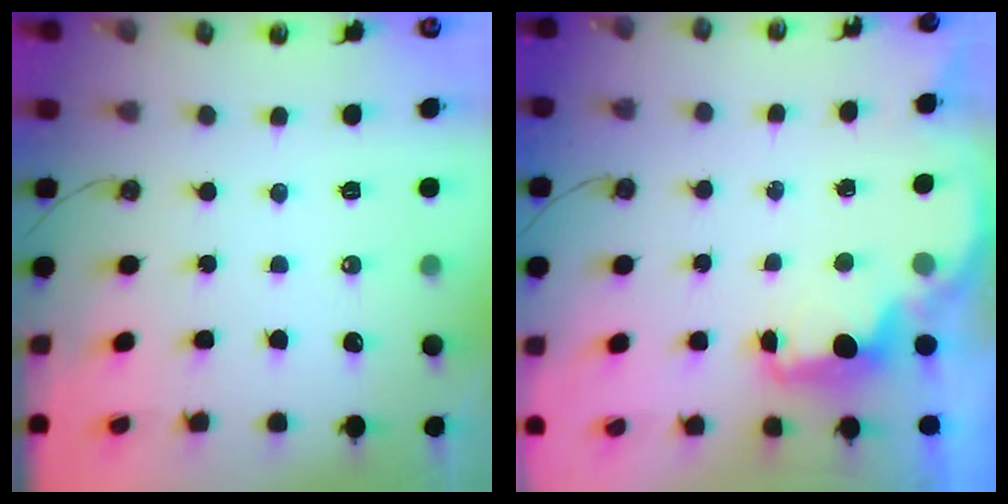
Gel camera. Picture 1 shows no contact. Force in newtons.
{"total": 2.2, "press": 2.1, "slide": 0.8}